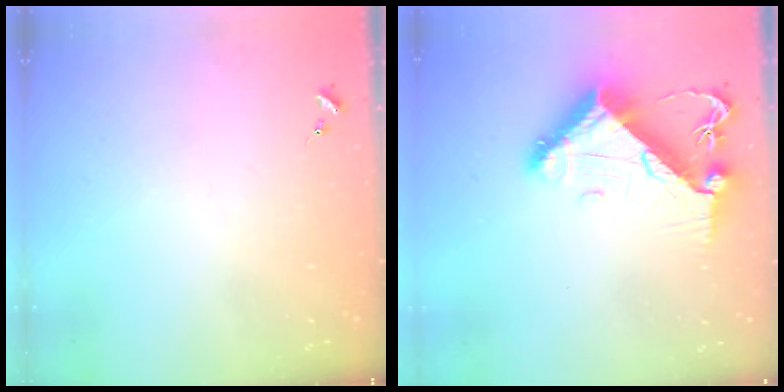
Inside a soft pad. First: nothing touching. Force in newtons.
{"total": 11.0, "press": 10.9, "slide": 1.4}